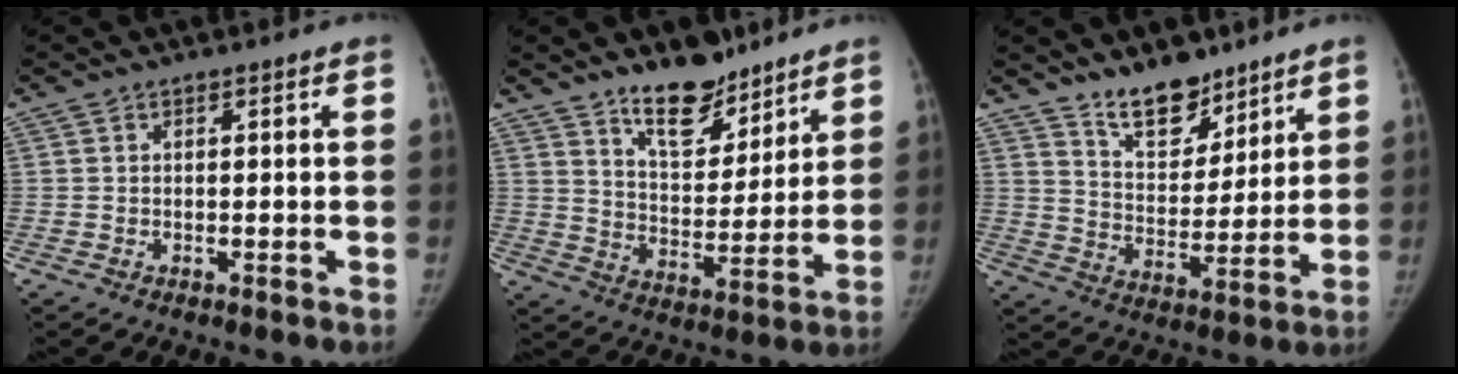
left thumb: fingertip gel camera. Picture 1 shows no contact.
{"total": 12.1, "force": [9.3, 5.3, 5.6], "torque": [-0.056, -0.074, 0.161]}
{"total": 11.0, "force": [8.7, 5.1, 4.4], "torque": [-0.040, -0.071, 0.158]}